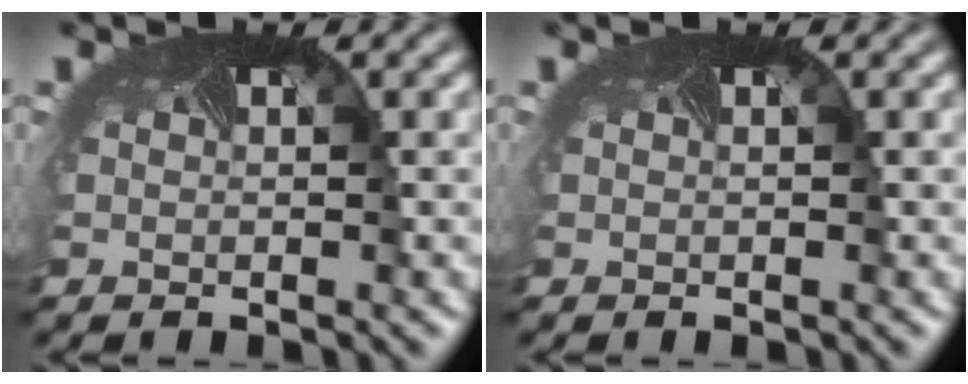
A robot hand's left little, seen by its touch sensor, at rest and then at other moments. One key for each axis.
{"total": 0.0}